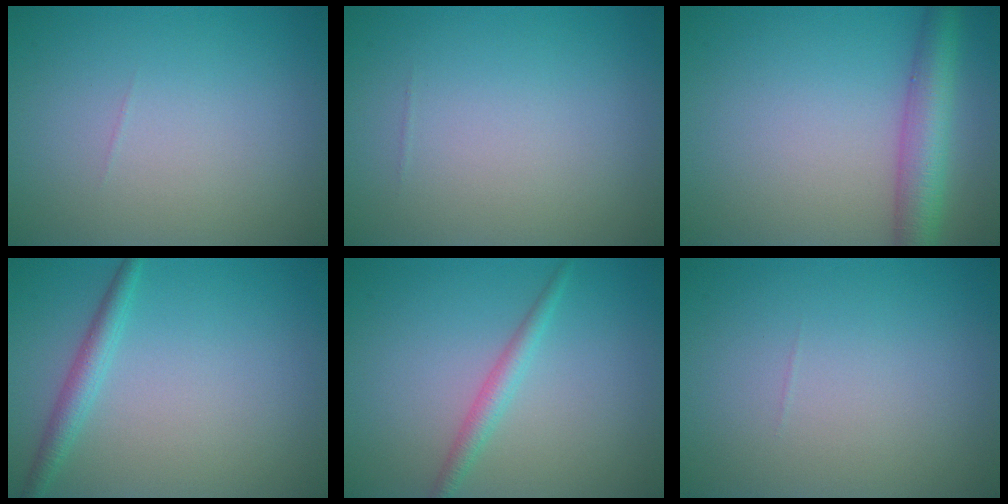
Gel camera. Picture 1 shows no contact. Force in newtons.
{"total": 0.0}
{"total": 4.8, "press": 4.8, "slide": 0.2}
{"total": 2.1, "press": 2.1, "slide": 0.1}
{"total": 1.9, "press": 1.9, "slide": 0.1}
{"total": 0.0}